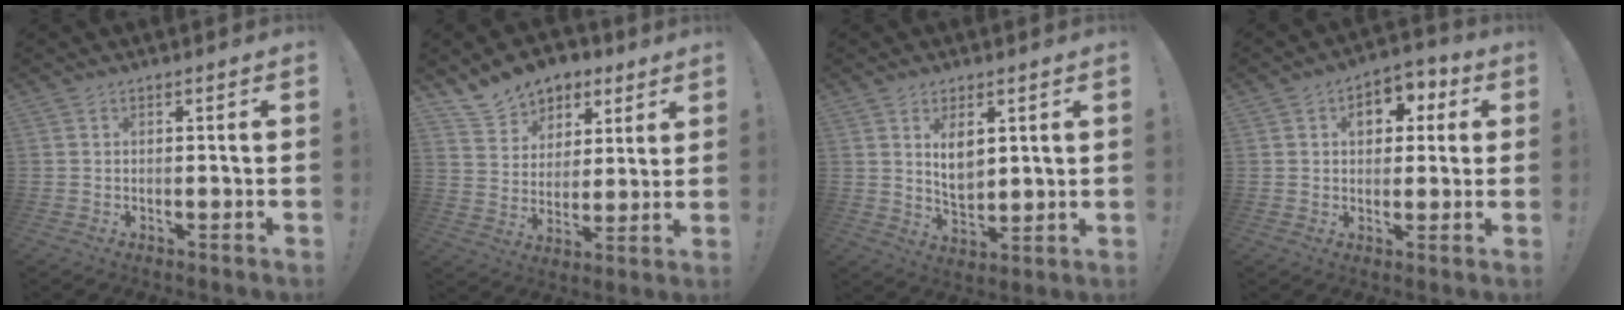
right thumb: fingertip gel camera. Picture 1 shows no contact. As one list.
[{"total": 12.5, "force": [9.0, 8.1, 3.0], "torque": [-0.054, -0.062, 0.173]}, {"total": 6.6, "force": [3.0, 3.9, 4.4], "torque": [-0.063, -0.018, 0.052]}, {"total": 8.2, "force": [2.2, 6.1, 5.0], "torque": [-0.059, 0.000, 0.036]}]